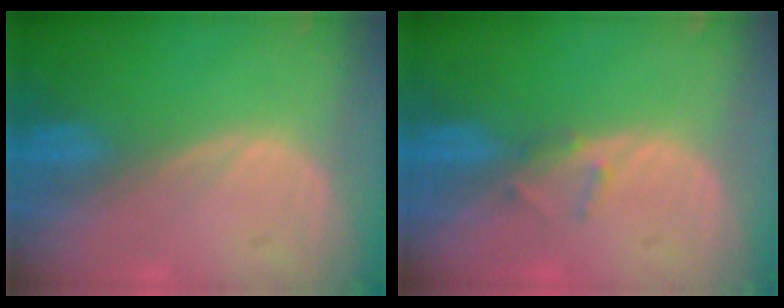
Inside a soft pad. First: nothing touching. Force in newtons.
{"total": 1.3, "press": 1.1, "slide": 0.8}